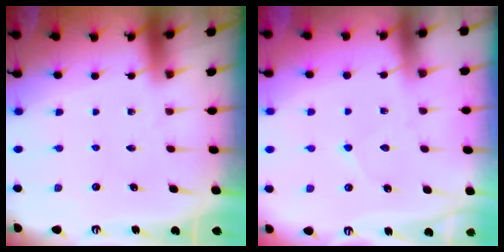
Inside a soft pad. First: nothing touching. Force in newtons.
{"total": 3.5, "press": 3.5, "slide": 0.3}